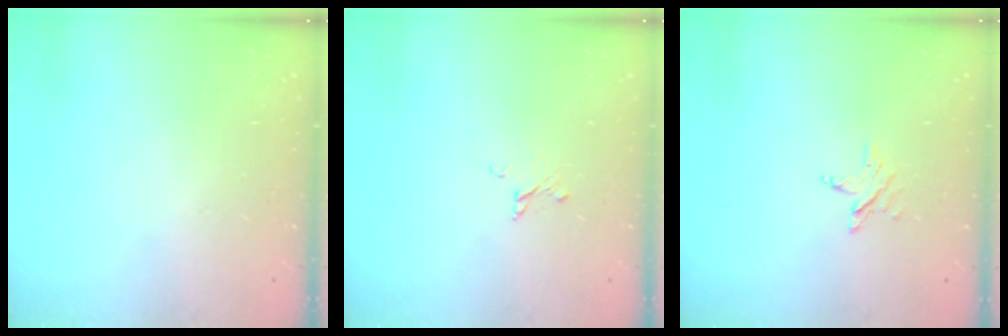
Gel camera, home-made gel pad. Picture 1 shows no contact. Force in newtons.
{"total": 2.1, "press": 2.1, "slide": 0.1}
{"total": 3.4, "press": 3.4, "slide": 0.4}